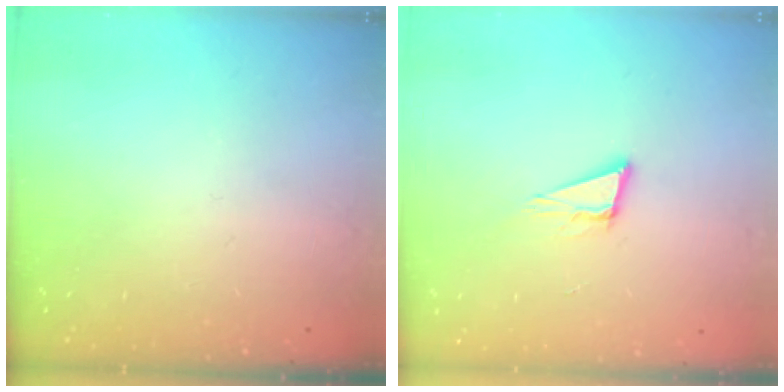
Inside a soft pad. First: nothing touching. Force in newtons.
{"total": 7.7, "press": 7.0, "slide": 3.2}